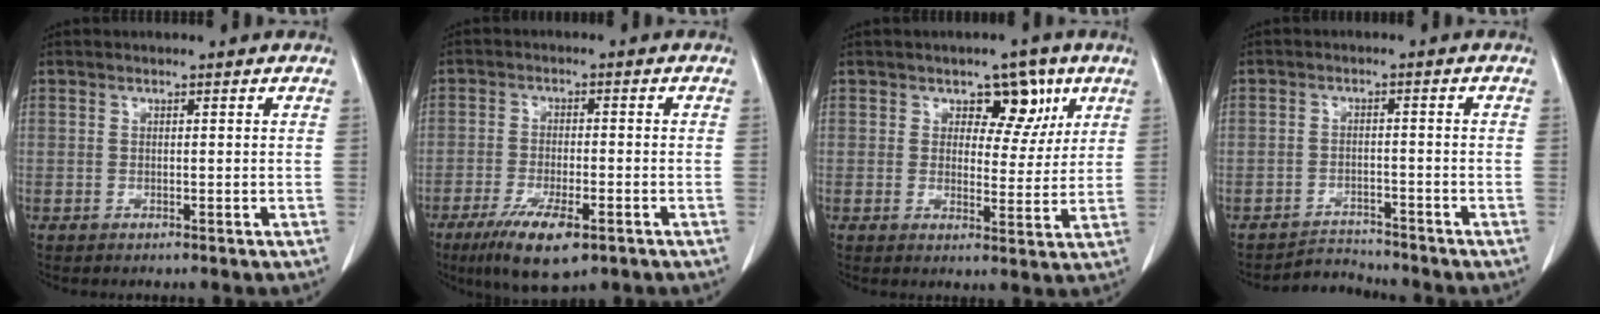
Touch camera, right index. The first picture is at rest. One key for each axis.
{"total": 9.0, "fx": -5.2, "fy": 2.2, "fz": 7.0, "tx": -0.125, "ty": -0.018, "tz": -0.082}
{"total": 6.2, "fx": 3.1, "fy": 3.8, "fz": 3.8, "tx": -0.034, "ty": 0.006, "tz": 0.041}
{"total": 3.4, "fx": -3.1, "fy": 0.4, "fz": -1.3, "tx": 0.027, "ty": 0.000, "tz": -0.050}